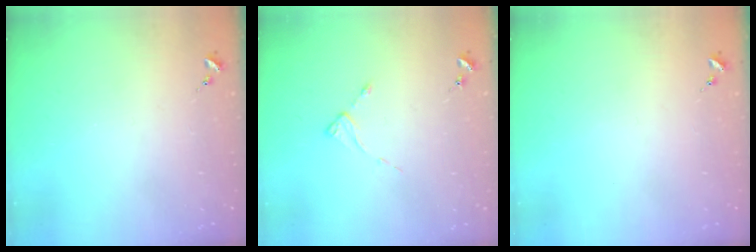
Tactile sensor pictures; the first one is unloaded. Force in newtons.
{"total": 2.3, "press": 2.3, "slide": 0.3}
{"total": 0.0}